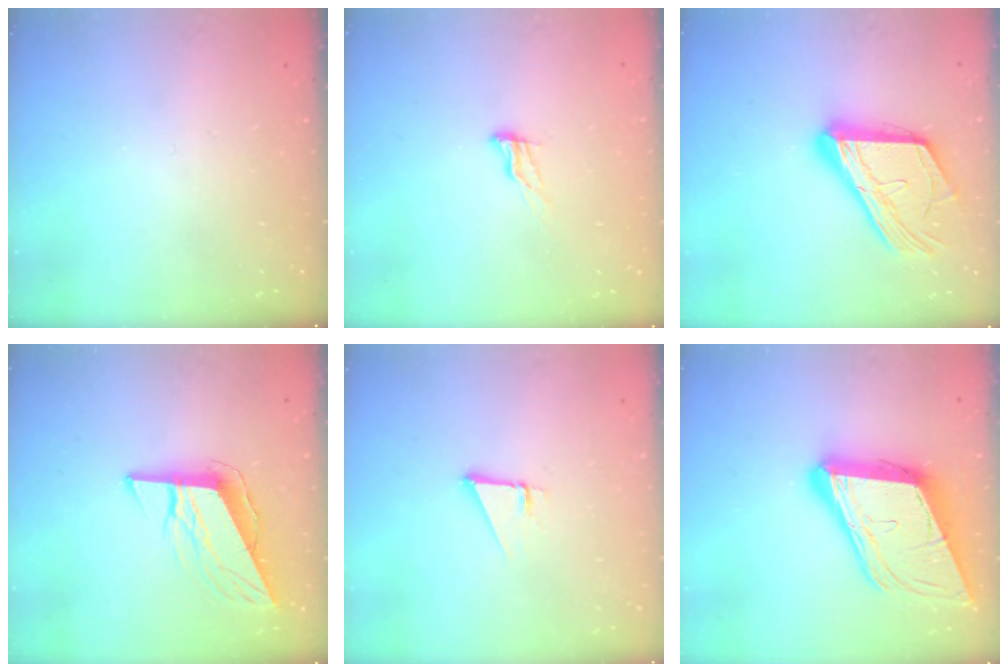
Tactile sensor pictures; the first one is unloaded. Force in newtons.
{"total": 5.9, "press": 5.9, "slide": 0.5}
{"total": 19.1, "press": 19.0, "slide": 1.9}
{"total": 10.5, "press": 10.3, "slide": 1.7}
{"total": 2.3, "press": 2.3, "slide": 0.0}
{"total": 21.2, "press": 20.7, "slide": 4.7}